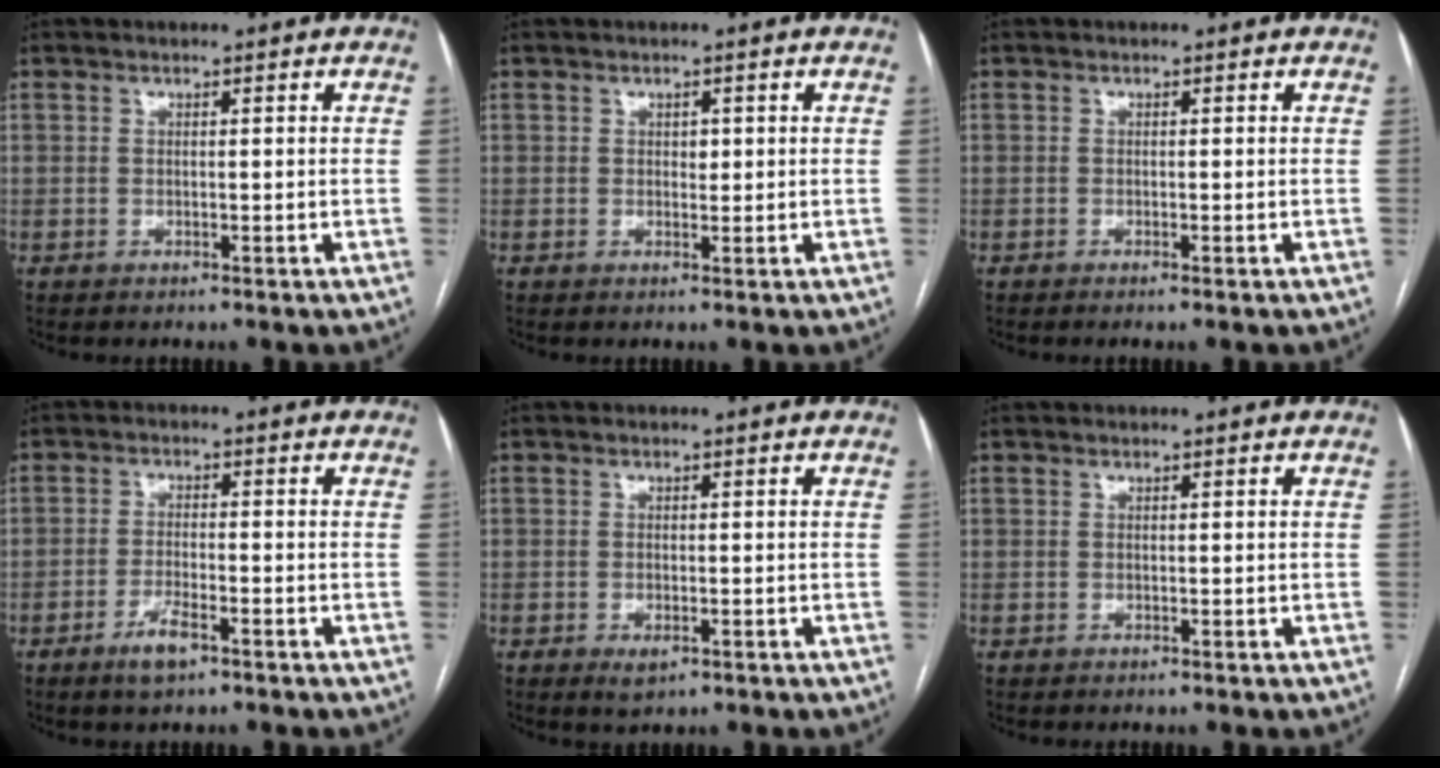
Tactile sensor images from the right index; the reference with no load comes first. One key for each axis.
{"total": 1.2, "fx": 0.2, "fy": 0.8, "fz": 0.8, "tx": -0.008, "ty": 0.001, "tz": 0.002}
{"total": 0.7, "fx": -0.5, "fy": -0.1, "fz": 0.5, "tx": -0.010, "ty": 0.000, "tz": -0.007}
{"total": 4.2, "fx": -2.7, "fy": 0.9, "fz": 3.1, "tx": -0.062, "ty": -0.002, "tz": -0.048}
{"total": 2.2, "fx": -1.1, "fy": 0.9, "fz": 1.6, "tx": -0.024, "ty": 0.000, "tz": -0.011}
{"total": 0.0}